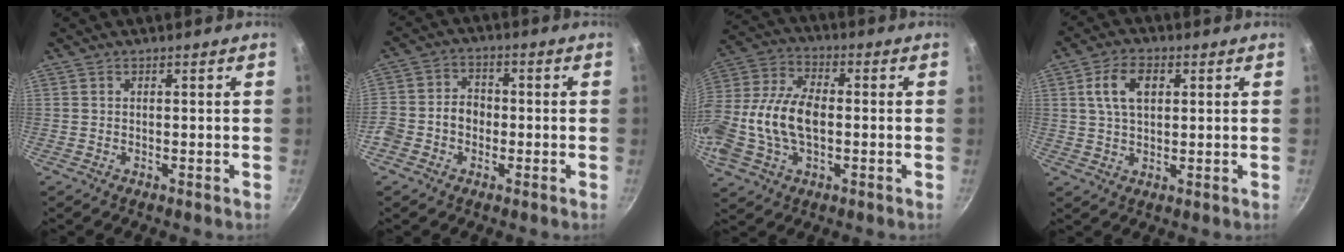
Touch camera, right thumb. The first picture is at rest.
{"total": 7.5, "force": [-1.9, 6.2, 3.8], "torque": [-0.049, 0.027, -0.048]}
{"total": 16.9, "force": [-1.5, 10.4, 13.2], "torque": [-0.261, 0.030, -0.037]}
{"total": 7.6, "force": [2.1, 4.6, 5.7], "torque": [-0.093, 0.003, 0.037]}